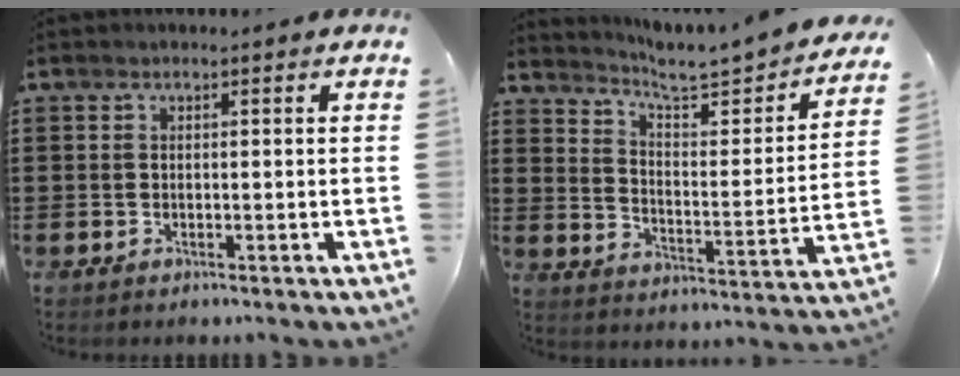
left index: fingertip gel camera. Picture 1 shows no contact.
{"total": 4.6, "force": [4.4, 0.3, 1.5], "torque": [-0.049, -0.044, 0.065]}